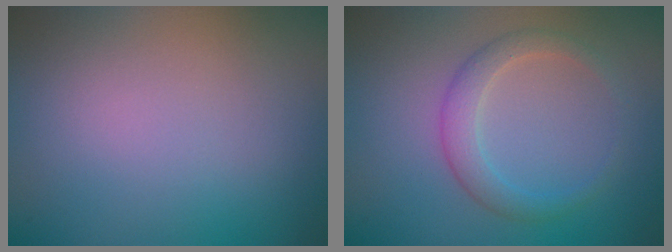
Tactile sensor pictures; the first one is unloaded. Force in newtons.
{"total": 2.4, "press": 2.4, "slide": 0.1}